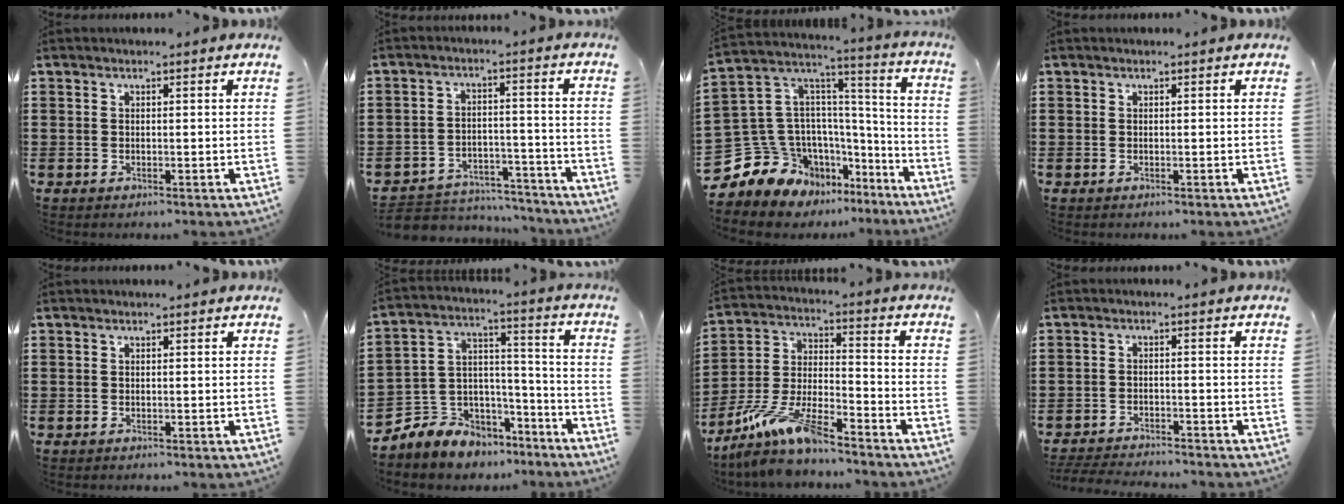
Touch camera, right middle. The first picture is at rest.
{"total": 5.0, "force": [-4.8, 1.2, 0.3], "torque": [-0.012, 0.011, -0.101]}
{"total": 12.0, "force": [-7.7, 9.0, 1.6], "torque": [-0.084, -0.006, -0.128]}
{"total": 0.0}
{"total": 0.0}
{"total": 6.0, "force": [-4.9, 3.3, -1.0], "torque": [-0.011, -0.010, -0.101]}
{"total": 10.8, "force": [-9.1, 1.5, 5.6], "torque": [-0.121, 0.012, -0.183]}
{"total": 3.4, "force": [-3.4, 0.2, 0.4], "torque": [-0.016, -0.003, -0.073]}